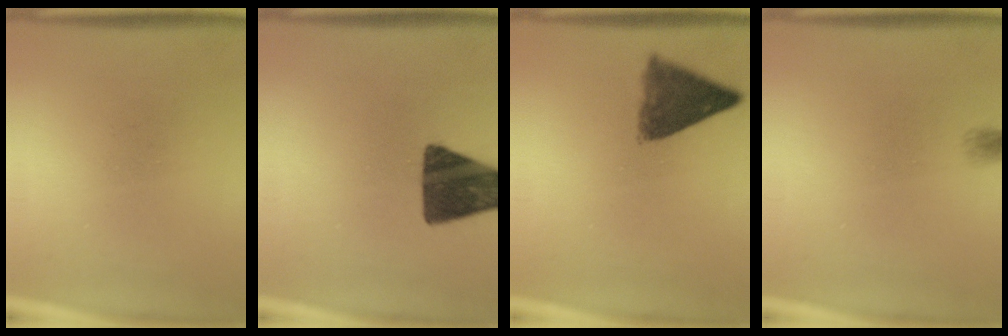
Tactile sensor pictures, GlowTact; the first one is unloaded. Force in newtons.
{"total": 14.8}
{"total": 7.7}
{"total": 1.4}